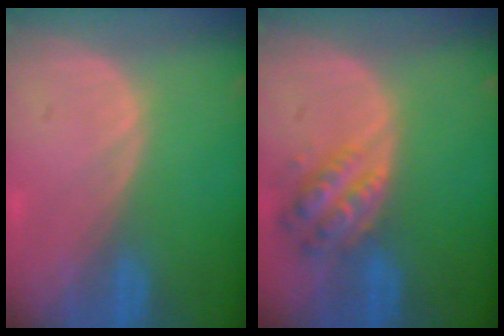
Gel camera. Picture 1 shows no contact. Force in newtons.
{"total": 6.0, "press": 5.5, "slide": 2.3}